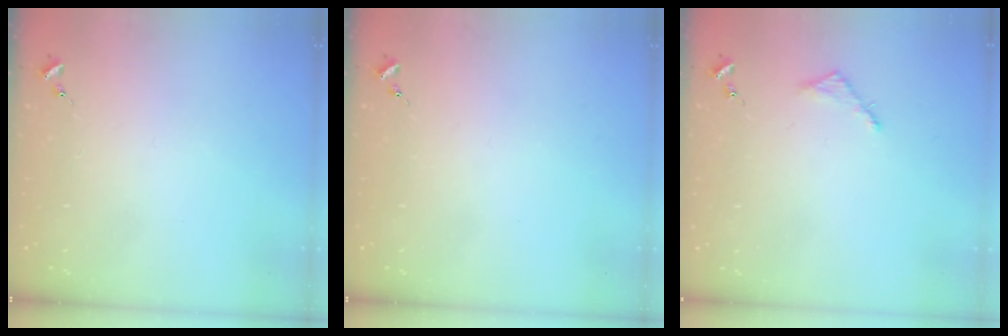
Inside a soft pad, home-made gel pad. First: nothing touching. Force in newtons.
{"total": 0.0}
{"total": 2.7, "press": 2.7, "slide": 0.3}